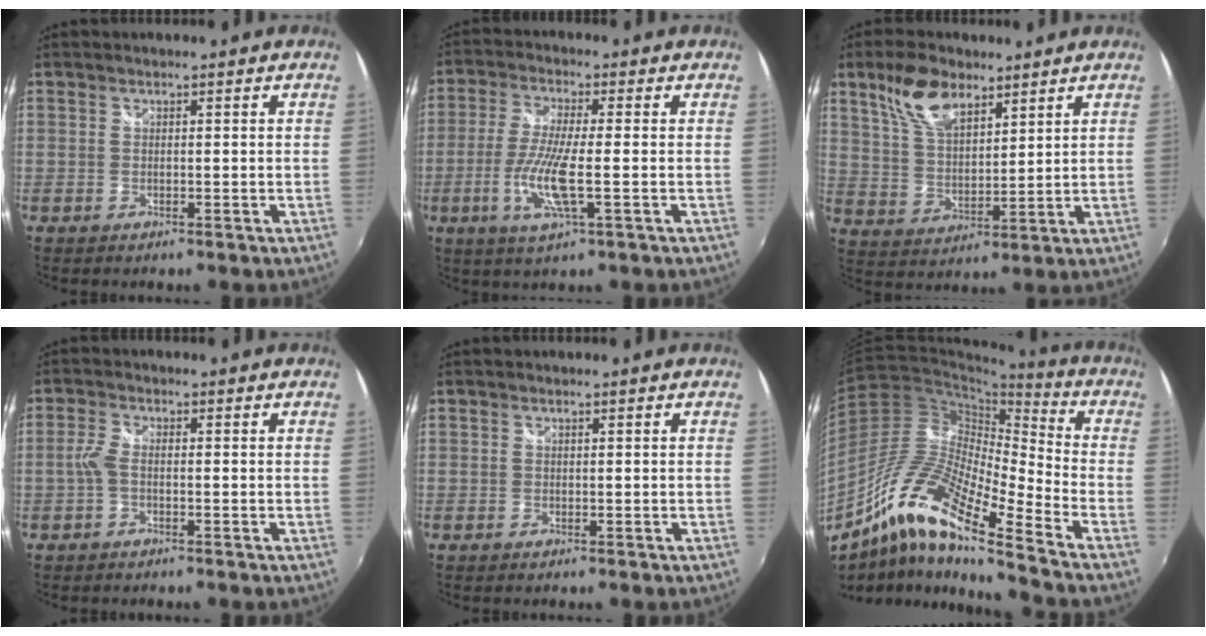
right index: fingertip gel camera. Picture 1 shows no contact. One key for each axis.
{"total": 9.4, "fx": -2.4, "fy": 1.2, "fz": 9.1, "tx": -0.184, "ty": -0.013, "tz": -0.049}
{"total": 10.5, "fx": 6.8, "fy": 4.9, "fz": 6.3, "tx": -0.122, "ty": 0.016, "tz": 0.135}
{"total": 2.6, "fx": -0.6, "fy": 0.9, "fz": 2.3, "tx": -0.055, "ty": 0.005, "tz": -0.014}
{"total": 0.0}
{"total": 16.1, "fx": -10.4, "fy": 2.2, "fz": 12.1, "tx": -0.224, "ty": -0.003, "tz": -0.217}